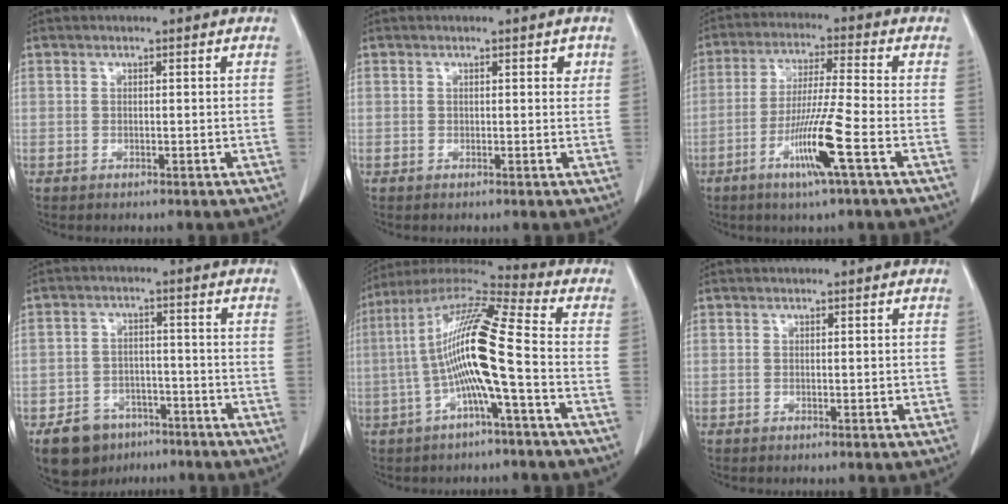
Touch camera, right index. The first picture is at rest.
{"total": 1.2, "force": [0.6, 0.7, 0.8], "torque": [-0.004, -0.001, 0.005]}
{"total": 10.0, "force": [-4.2, -1.0, 9.1], "torque": [-0.176, -0.017, -0.082]}
{"total": 7.8, "force": [-5.3, 5.2, 2.5], "torque": [-0.044, 0.006, -0.080]}
{"total": 13.7, "force": [-2.2, 0.1, 13.5], "torque": [-0.262, 0.022, -0.052]}
{"total": 1.1, "force": [0.0, 0.4, 1.1], "torque": [-0.016, -0.003, 0.003]}